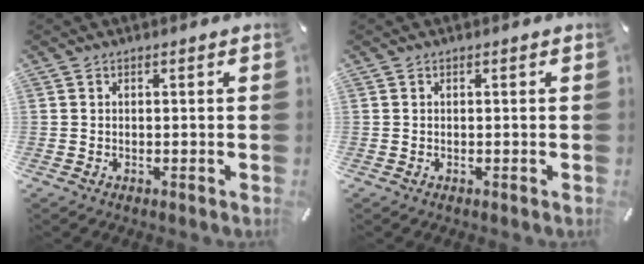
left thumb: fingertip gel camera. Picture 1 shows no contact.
{"total": 0.0}